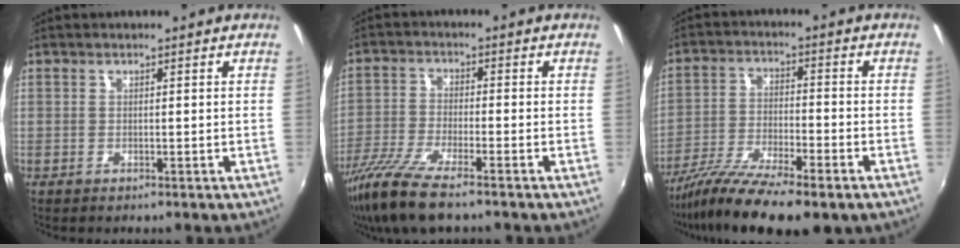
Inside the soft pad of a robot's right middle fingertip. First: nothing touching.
{"total": 11.0, "force": [-8.4, 1.6, 7.0], "torque": [-0.160, -0.035, -0.163]}
{"total": 14.4, "force": [-10.4, 3.1, 9.5], "torque": [-0.190, -0.045, -0.187]}